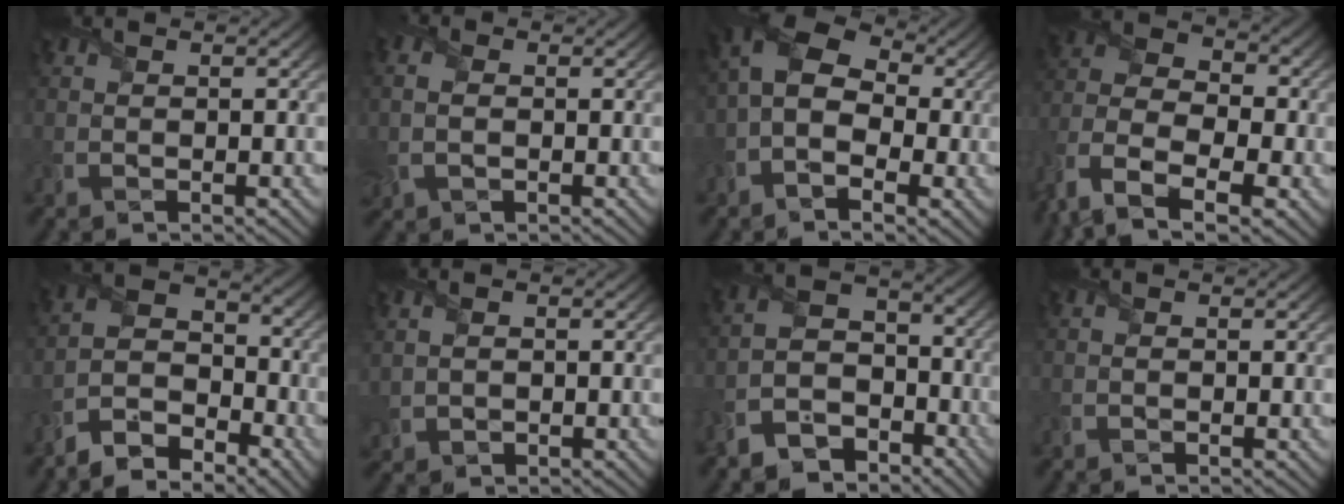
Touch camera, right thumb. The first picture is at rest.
{"total": 3.7, "force": [-0.2, 2.6, 2.5], "torque": [-0.074, 0.006, 0.000]}
{"total": 10.5, "force": [-0.2, 7.0, 7.7], "torque": [-0.152, 0.014, -0.014]}
{"total": 12.2, "force": [-7.2, 7.2, 6.7], "torque": [-0.173, -0.023, -0.148]}
{"total": 8.0, "force": [-6.1, 3.4, 3.8], "torque": [-0.071, -0.003, -0.130]}
{"total": 1.6, "force": [0.3, 1.3, 1.0], "torque": [-0.030, -0.002, 0.011]}
{"total": 9.1, "force": [-6.9, 4.5, 3.9], "torque": [-0.076, -0.010, -0.139]}
{"total": 0.0}